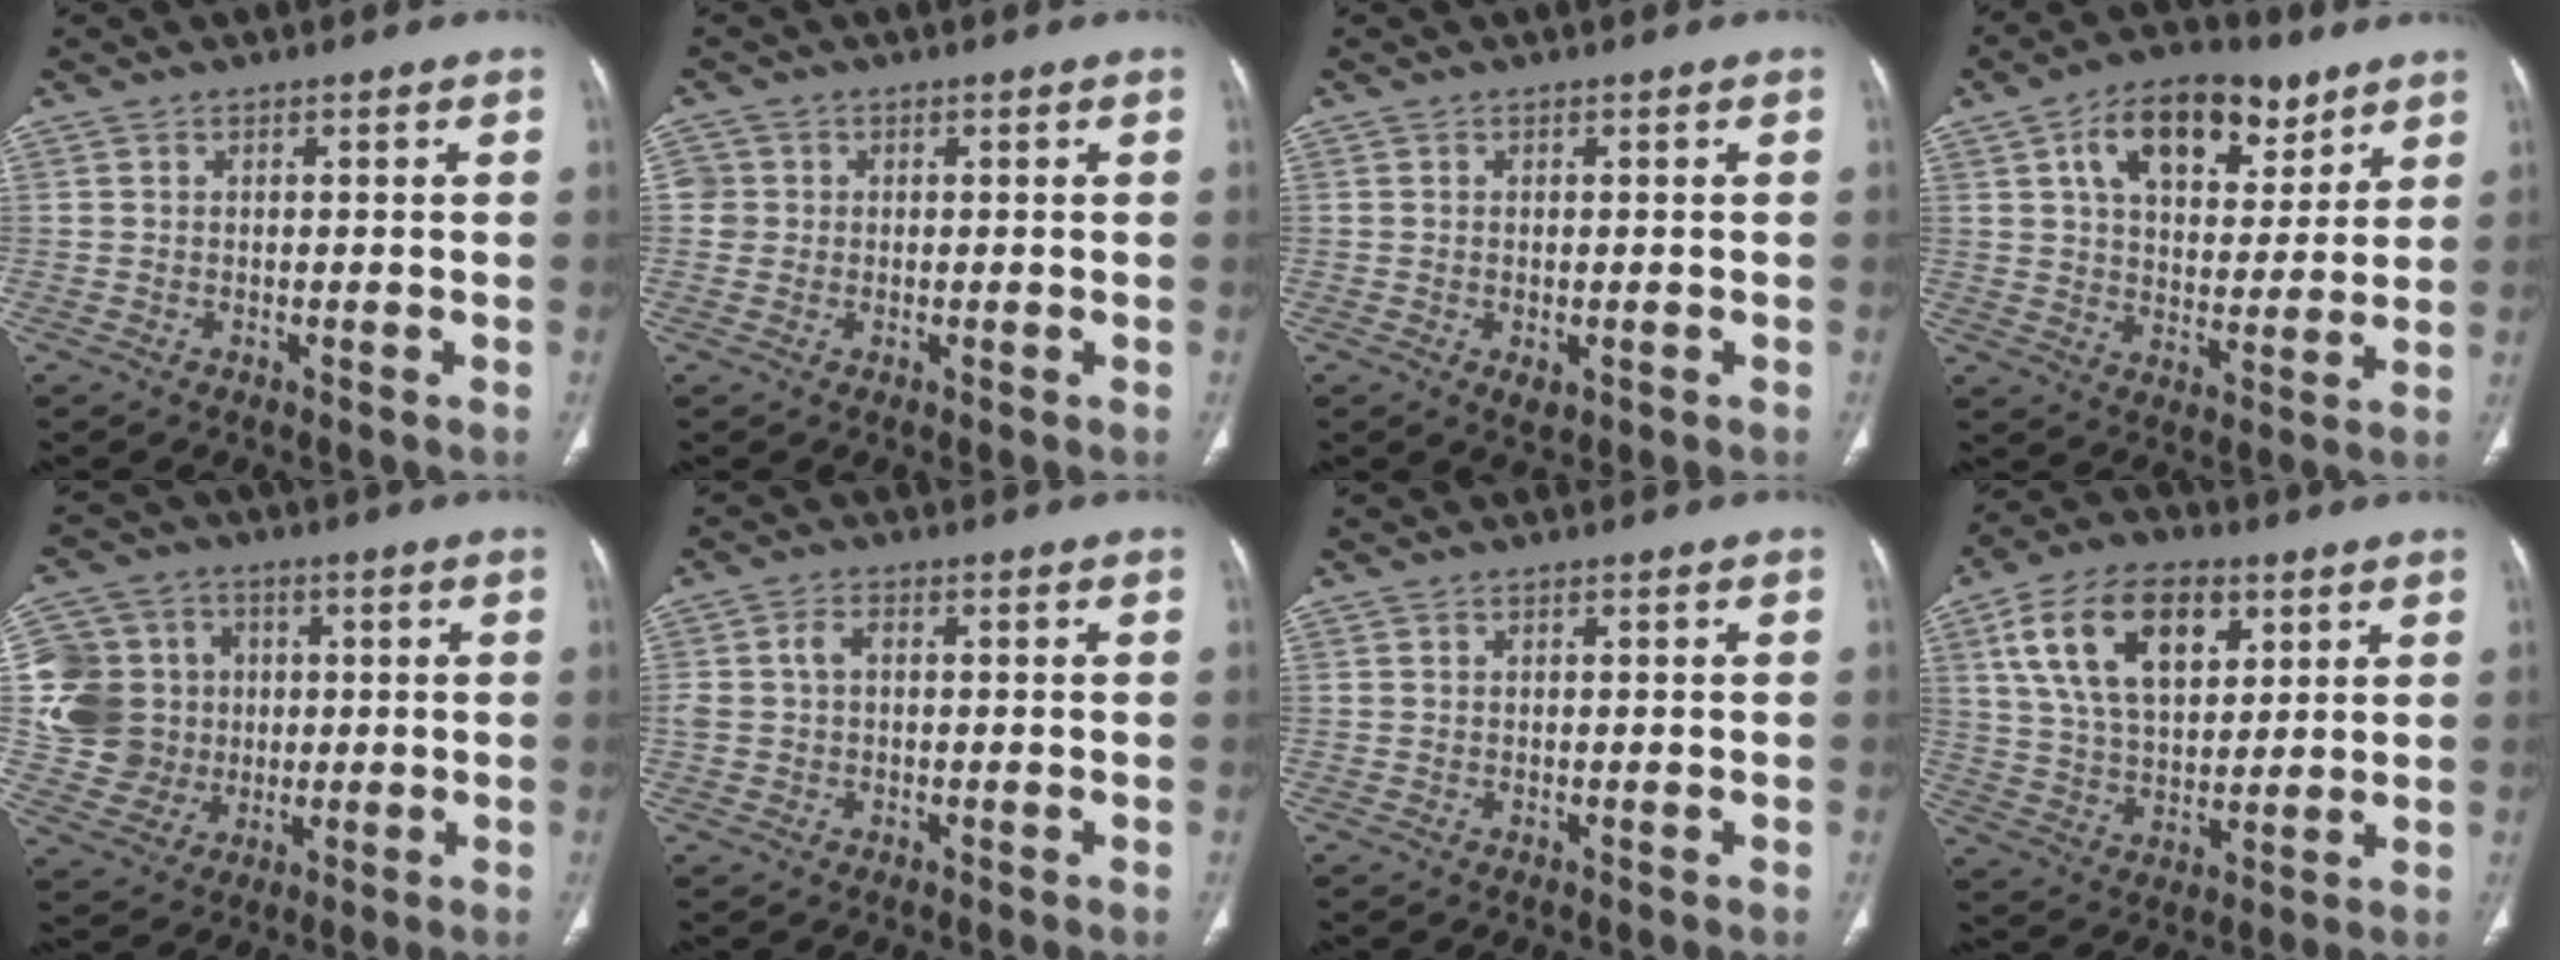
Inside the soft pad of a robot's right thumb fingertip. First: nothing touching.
{"total": 2.6, "force": [0.2, 2.6, 0.2], "torque": [0.014, 0.006, 0.003]}
{"total": 2.0, "force": [-0.6, 1.1, 1.5], "torque": [-0.019, -0.002, -0.005]}
{"total": 16.3, "force": [8.2, 9.4, 10.5], "torque": [-0.125, -0.017, 0.135]}
{"total": 14.6, "force": [0.9, 13.3, 5.8], "torque": [-0.088, 0.016, 0.028]}
{"total": 3.2, "force": [0.2, 2.3, 2.2], "torque": [-0.048, 0.012, 0.004]}
{"total": 0.0}
{"total": 17.4, "force": [7.0, 10.2, 12.2], "torque": [-0.188, -0.014, 0.128]}